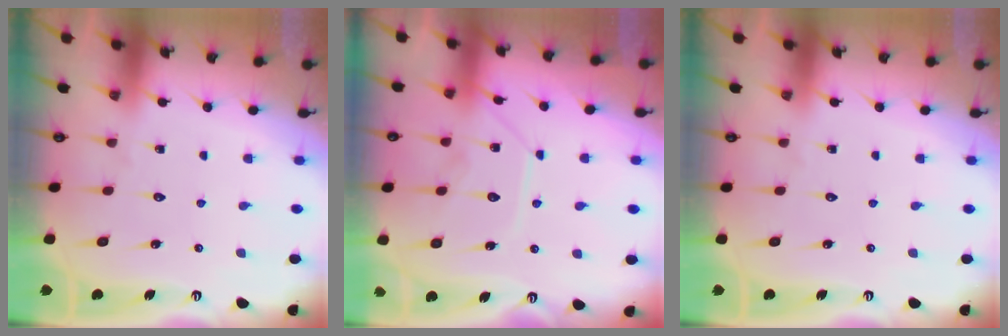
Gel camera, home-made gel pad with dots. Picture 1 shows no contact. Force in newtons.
{"total": 11.4, "press": 11.3, "slide": 1.0}
{"total": 0.0}